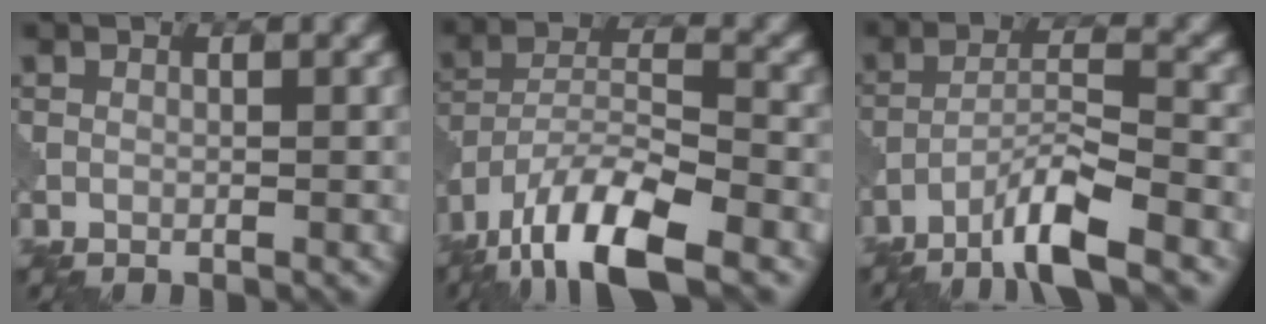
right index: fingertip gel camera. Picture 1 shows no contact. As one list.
[{"total": 11.7, "force": [-8.0, 3.7, 7.6], "torque": [-0.135, 0.000, -0.156]}, {"total": 6.2, "force": [-4.3, 0.7, 4.4], "torque": [-0.075, 0.005, -0.087]}]